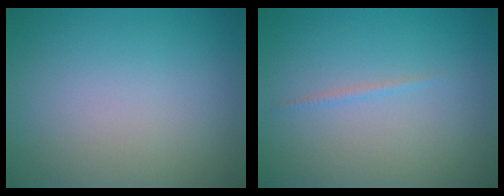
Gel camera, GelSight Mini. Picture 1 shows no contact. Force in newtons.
{"total": 0.5, "press": 0.5, "slide": 0.1}